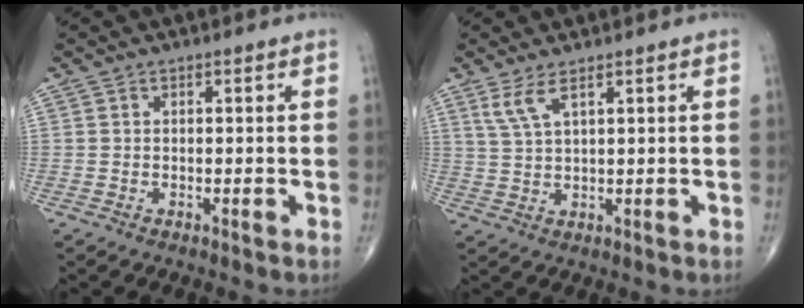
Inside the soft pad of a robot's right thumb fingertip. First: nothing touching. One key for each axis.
{"total": 4.1, "fx": 2.4, "fy": 0.9, "fz": 3.1, "tx": -0.075, "ty": -0.008, "tz": 0.059}